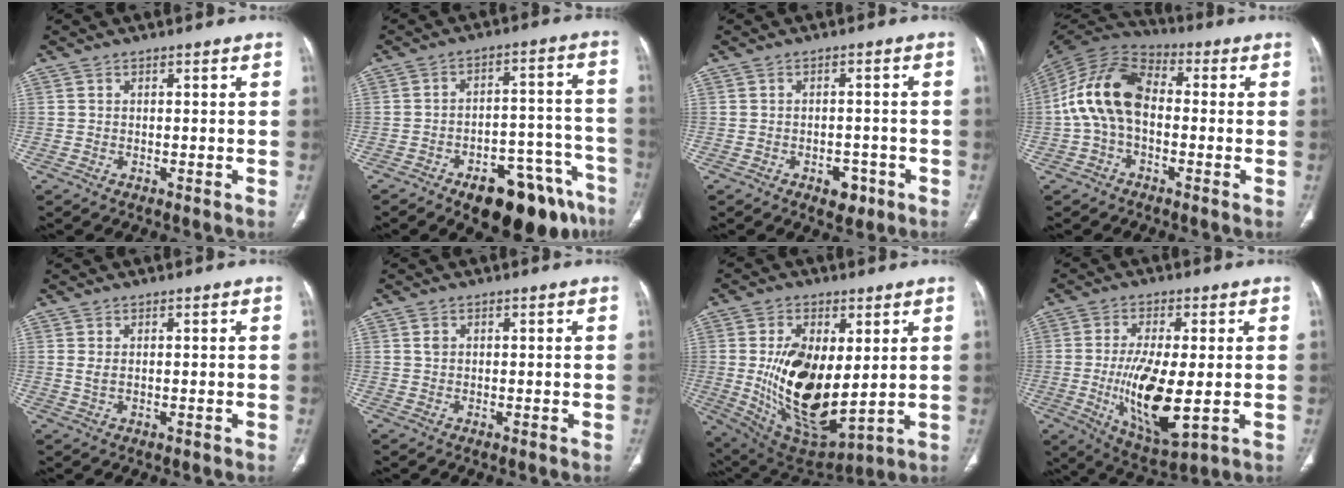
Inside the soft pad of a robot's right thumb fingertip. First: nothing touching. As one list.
[{"total": 17.6, "force": [-11.5, 7.3, 11.1], "torque": [-0.078, 0.090, -0.156]}, {"total": 3.8, "force": [-2.1, 2.5, 2.1], "torque": [-0.012, 0.010, -0.022]}, {"total": 13.6, "force": [-0.6, 8.7, 10.4], "torque": [-0.196, 0.034, -0.024]}, {"total": 1.3, "force": [0.4, 0.6, 1.2], "torque": [-0.029, 0.000, 0.013]}, {"total": 1.0, "force": [0.4, 0.8, 0.6], "torque": [-0.010, 0.001, 0.007]}, {"total": 19.9, "force": [1.3, 10.0, 17.1], "torque": [-0.297, -0.032, 0.045]}, {"total": 14.6, "force": [-2.0, 5.1, 13.5], "torque": [-0.245, -0.022, -0.023]}]